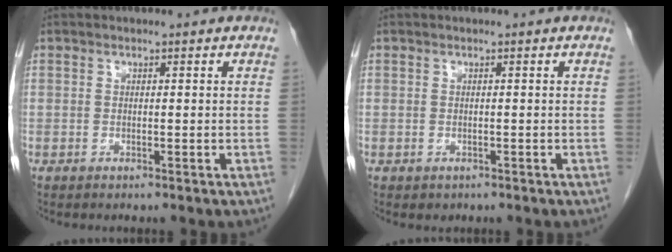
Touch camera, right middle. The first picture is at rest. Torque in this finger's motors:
{"motor_torque": [0.11, 0.10, 0.03, -0.01]}